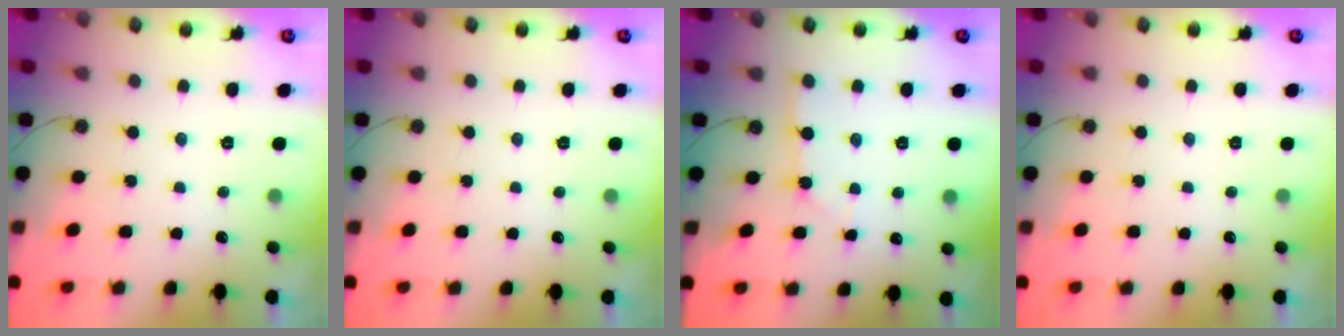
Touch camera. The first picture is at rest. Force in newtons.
{"total": 0.0}
{"total": 1.9, "press": 1.9, "slide": 0.1}
{"total": 0.0}